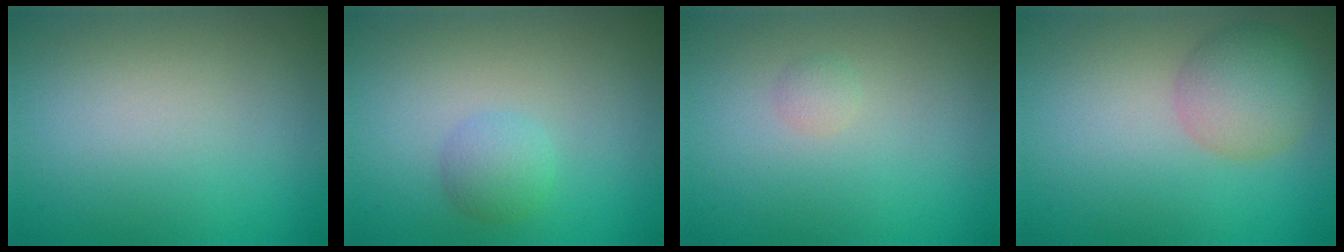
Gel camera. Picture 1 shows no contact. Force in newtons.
{"total": 1.9, "press": 1.9, "slide": 0.0}
{"total": 0.7, "press": 0.7, "slide": 0.0}
{"total": 4.2, "press": 4.2, "slide": 0.2}